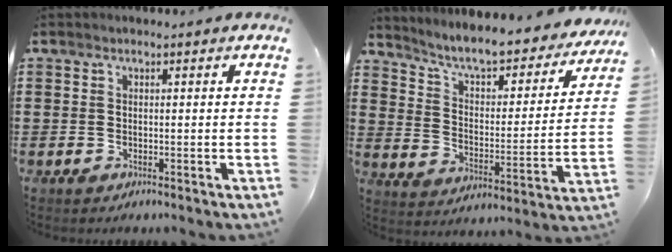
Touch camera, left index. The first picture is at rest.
{"total": 6.4, "force": [5.9, 0.6, 2.5], "torque": [-0.076, -0.047, 0.095]}